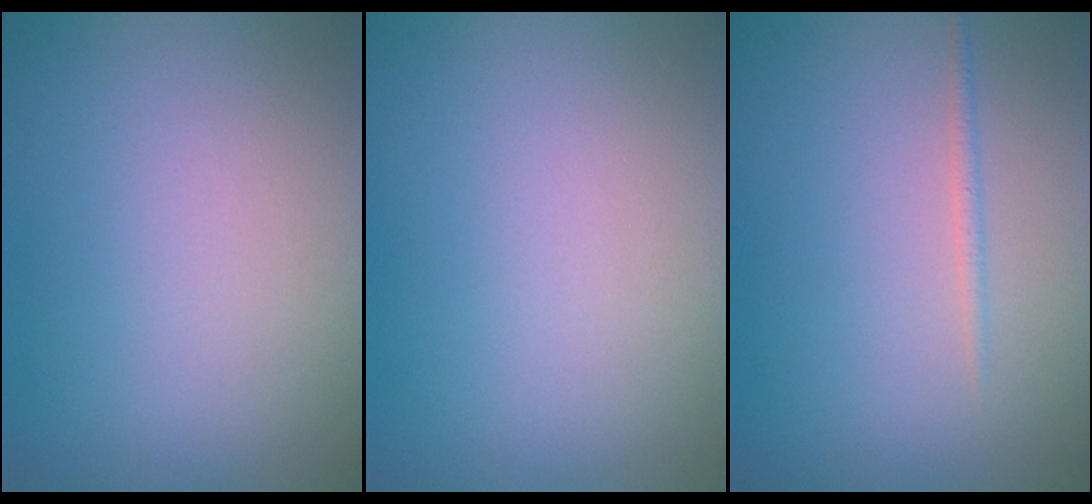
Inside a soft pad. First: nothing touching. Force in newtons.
{"total": 0.0}
{"total": 0.8, "press": 0.7, "slide": 0.1}